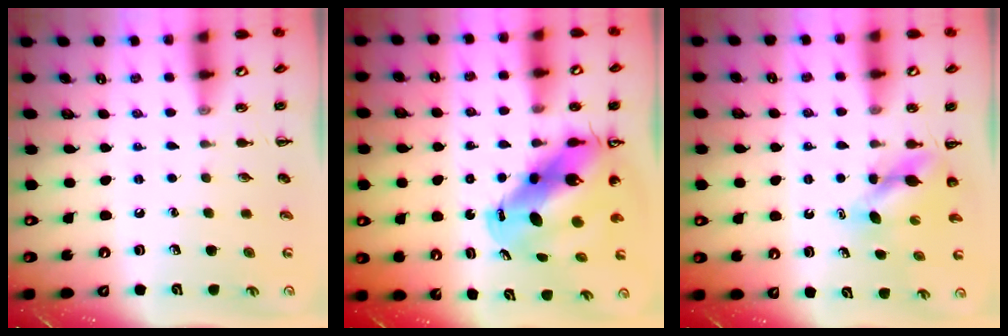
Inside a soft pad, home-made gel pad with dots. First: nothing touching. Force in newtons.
{"total": 13.6, "press": 13.1, "slide": 3.7}
{"total": 4.6, "press": 4.6, "slide": 0.4}